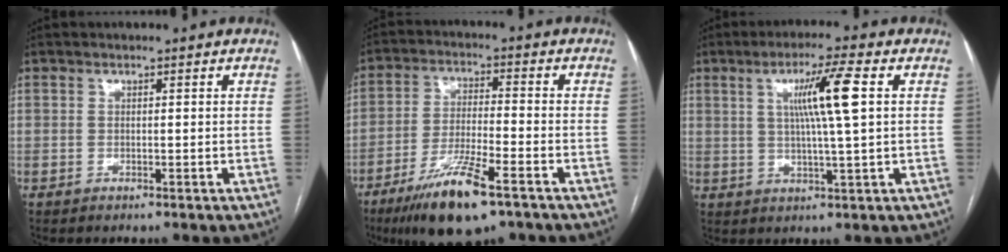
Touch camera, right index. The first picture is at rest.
{"total": 12.3, "force": [-7.6, 1.8, 9.5], "torque": [-0.185, -0.025, -0.130]}
{"total": 8.3, "force": [2.0, -0.7, 8.0], "torque": [-0.143, 0.003, 0.037]}